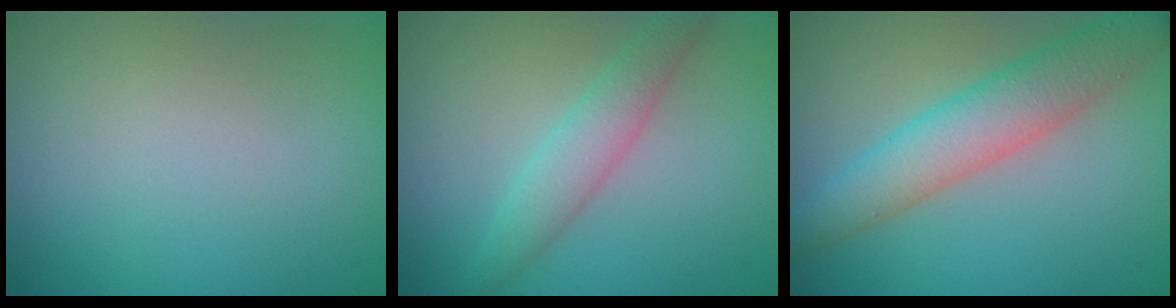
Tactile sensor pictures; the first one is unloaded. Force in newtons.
{"total": 2.9, "press": 2.9, "slide": 0.1}
{"total": 5.4, "press": 5.4, "slide": 0.1}